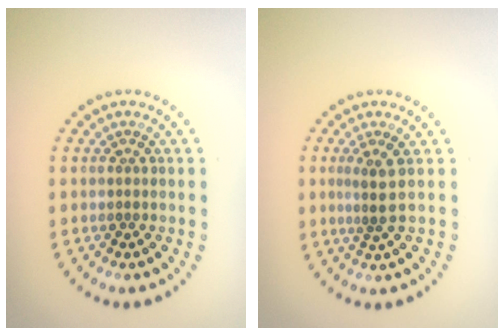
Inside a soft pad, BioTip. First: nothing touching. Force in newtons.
{"total": 2.0, "press": 1.3, "slide": 1.5}